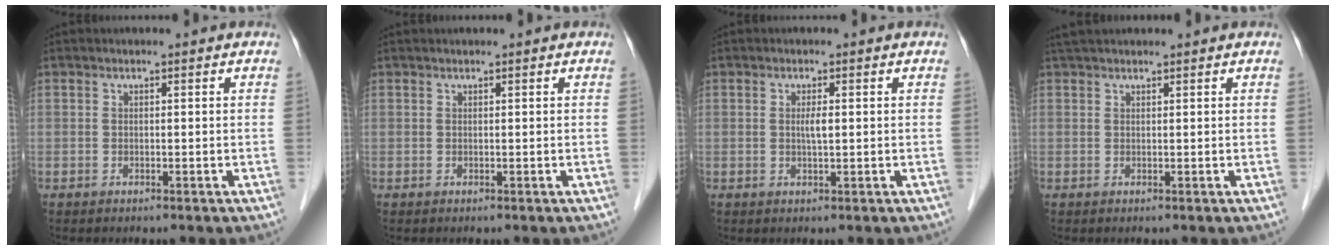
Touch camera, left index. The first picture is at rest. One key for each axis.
{"total": 0.7, "fx": 0.7, "fy": 0.0, "fz": 0.3, "tx": -0.006, "ty": 0.013, "tz": 0.015}
{"total": 1.5, "fx": 0.2, "fy": 0.2, "fz": 1.5, "tx": -0.029, "ty": 0.000, "tz": 0.003}
{"total": 3.4, "fx": 3.1, "fy": 0.5, "fz": 1.4, "tx": -0.023, "ty": 0.031, "tz": 0.054}